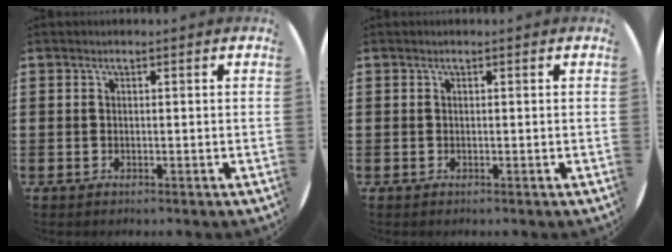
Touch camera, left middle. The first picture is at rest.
{"total": 0.0}